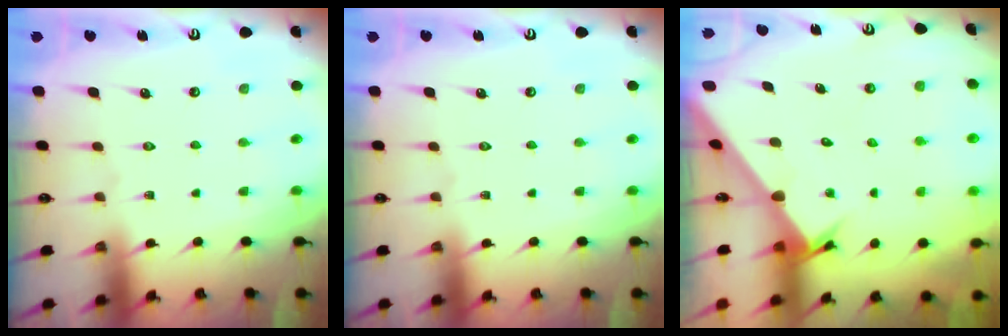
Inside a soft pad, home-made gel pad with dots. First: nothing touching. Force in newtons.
{"total": 0.0}
{"total": 2.7, "press": 2.7, "slide": 0.3}